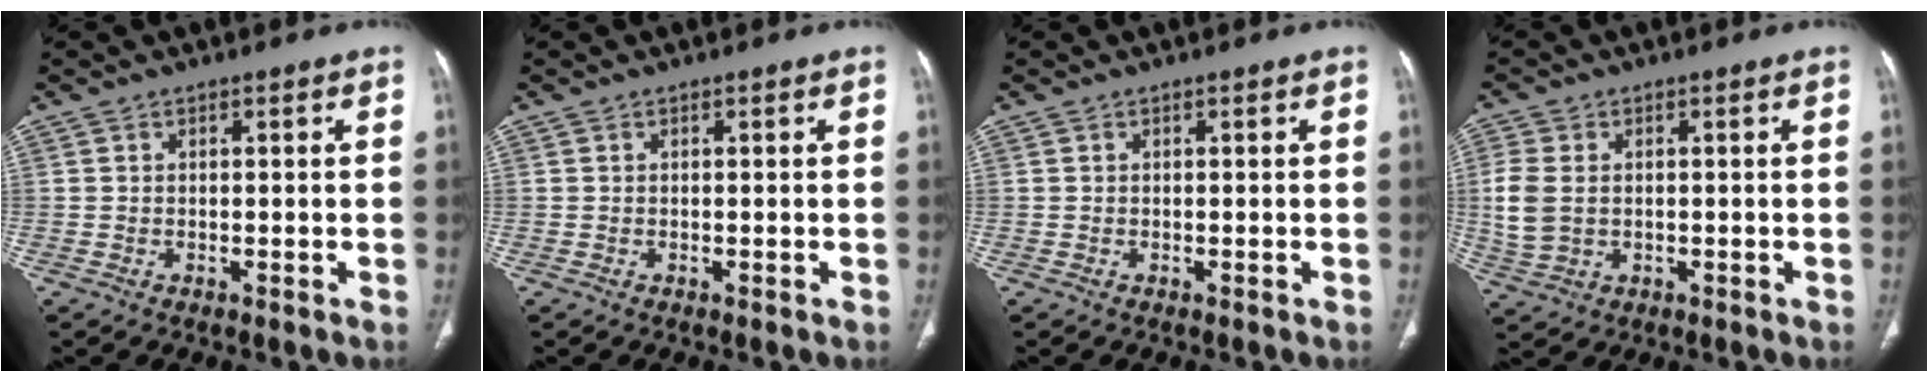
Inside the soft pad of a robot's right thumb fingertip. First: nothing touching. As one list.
[{"total": 0.0}, {"total": 0.0}, {"total": 6.9, "force": [0.2, 5.0, 4.8], "torque": [-0.120, -0.002, 0.010]}]